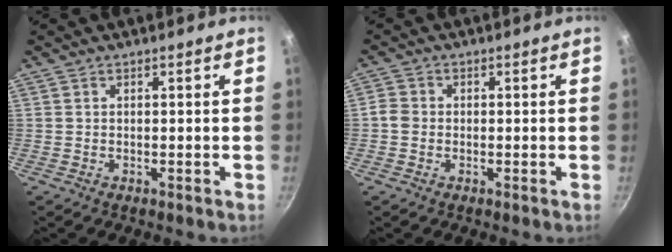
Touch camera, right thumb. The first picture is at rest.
{"total": 2.5, "force": [-0.6, 2.2, 1.1], "torque": [-0.017, 0.011, -0.016]}